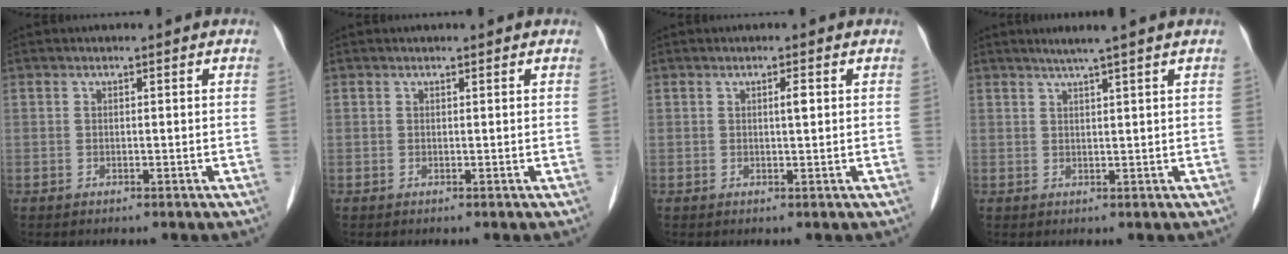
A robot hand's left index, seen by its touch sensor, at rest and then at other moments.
{"total": 0.8, "force": [0.8, 0.2, 0.3], "torque": [-0.012, 0.013, 0.009]}
{"total": 1.2, "force": [0.4, 0.2, 1.1], "torque": [-0.021, 0.001, 0.005]}
{"total": 3.5, "force": [2.6, -1.0, 2.1], "torque": [-0.032, 0.005, 0.046]}